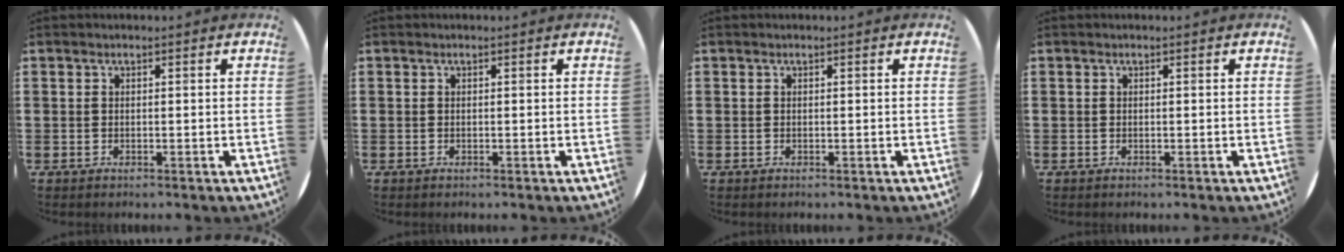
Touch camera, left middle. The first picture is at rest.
{"total": 0.0}
{"total": 0.0}
{"total": 0.0}